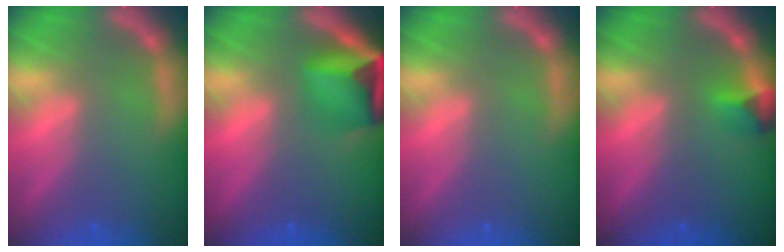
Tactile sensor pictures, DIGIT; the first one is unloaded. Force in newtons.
{"total": 6.9}
{"total": 0.0}
{"total": 1.9}